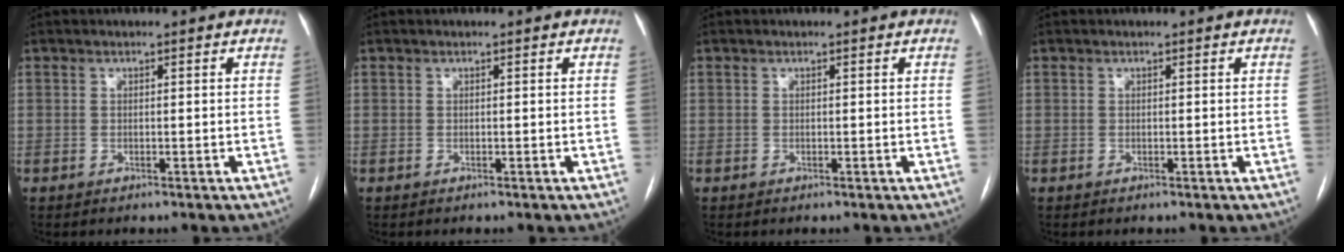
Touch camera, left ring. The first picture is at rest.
{"total": 0.0}
{"total": 0.0}
{"total": 0.0}